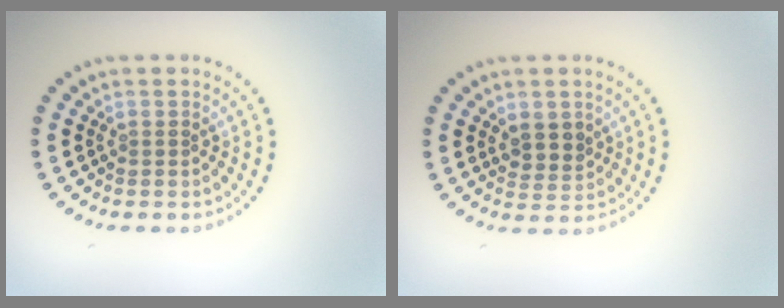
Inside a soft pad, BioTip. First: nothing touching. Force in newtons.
{"total": 2.2, "press": 2.0, "slide": 0.9}